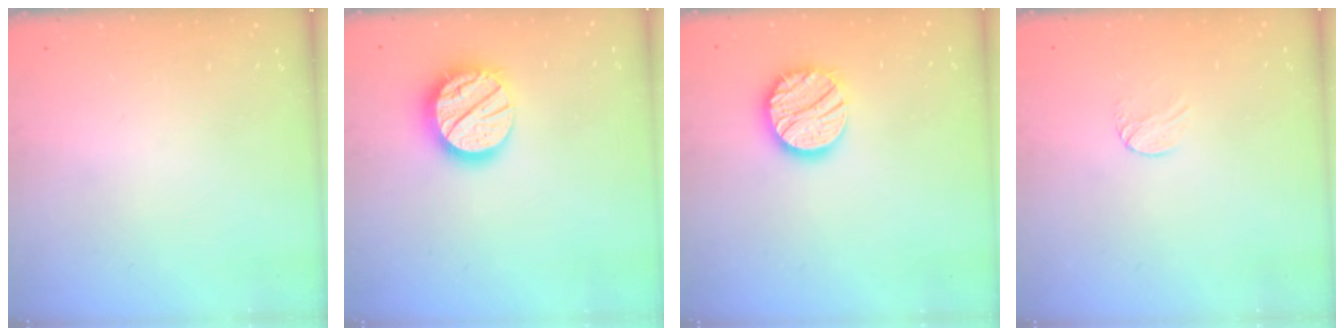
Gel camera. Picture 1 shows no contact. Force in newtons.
{"total": 17.5, "press": 17.4, "slide": 1.4}
{"total": 15.5, "press": 15.5, "slide": 1.2}
{"total": 4.0, "press": 4.0, "slide": 0.4}